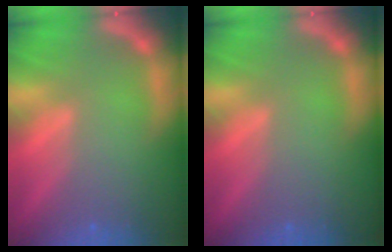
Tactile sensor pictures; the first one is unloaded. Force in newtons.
{"total": 0.0}